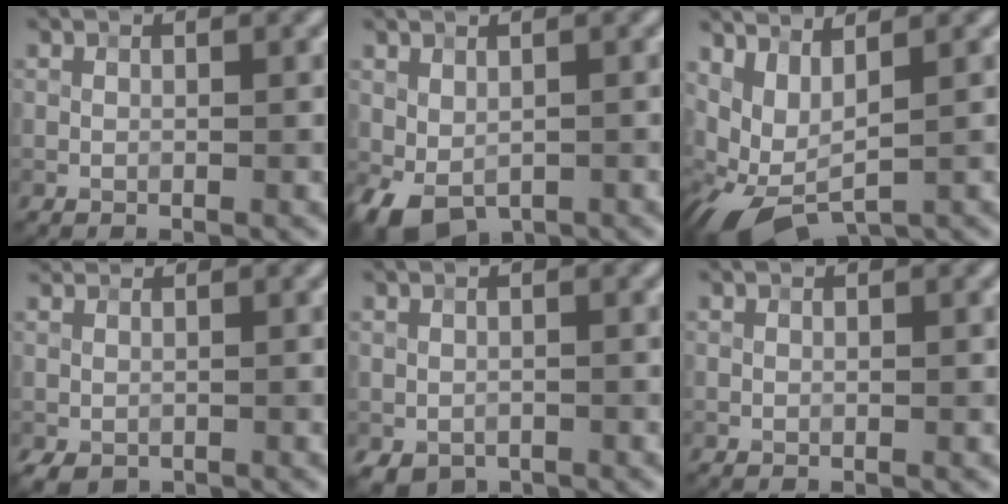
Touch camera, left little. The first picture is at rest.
{"total": 3.6, "force": [-1.1, 2.4, 2.5], "torque": [-0.045, -0.006, -0.014]}
{"total": 6.1, "force": [0.0, 3.2, 5.2], "torque": [-0.125, -0.009, 0.007]}
{"total": 1.9, "force": [0.0, 1.6, 0.9], "torque": [-0.017, 0.001, 0.000]}
{"total": 1.7, "force": [-1.0, 1.2, 0.7], "torque": [-0.013, -0.007, -0.017]}
{"total": 0.0}